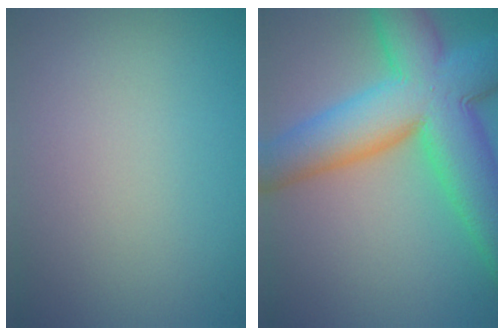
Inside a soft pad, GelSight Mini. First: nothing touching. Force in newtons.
{"total": 12.7, "press": 12.7, "slide": 0.4}